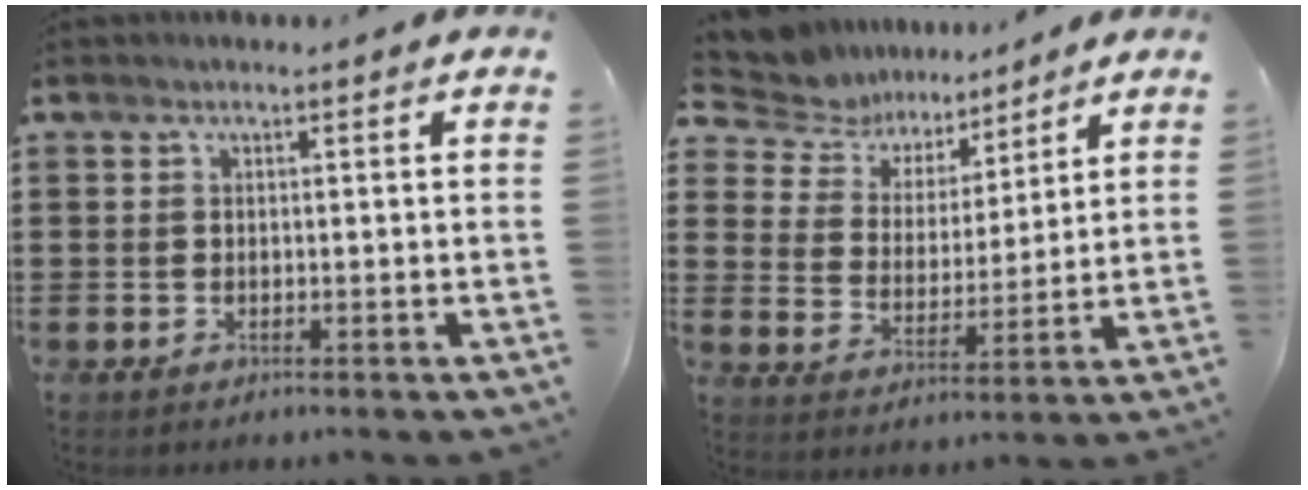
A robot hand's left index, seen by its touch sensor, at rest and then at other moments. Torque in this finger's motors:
{"motor_torque": [2.14, 0.00, 0.27, 0.00]}